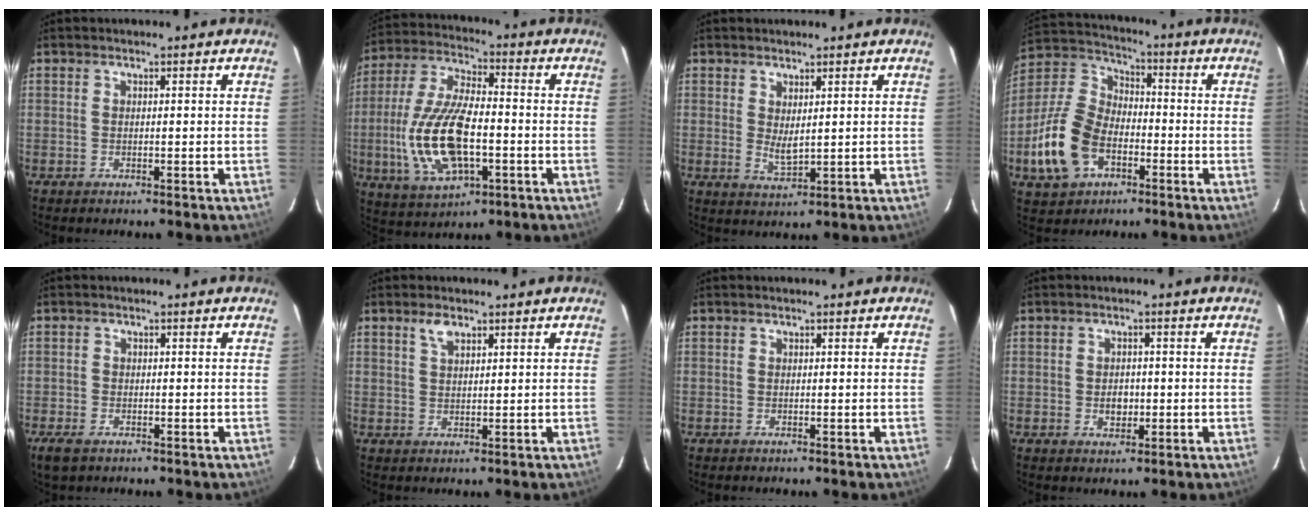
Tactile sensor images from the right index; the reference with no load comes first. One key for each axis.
{"total": 17.2, "fx": -3.8, "fy": 7.4, "fz": 15.1, "tx": -0.325, "ty": -0.006, "tz": -0.063}
{"total": 3.2, "fx": 0.9, "fy": 1.1, "fz": 2.8, "tx": -0.049, "ty": -0.010, "tz": 0.019}
{"total": 15.4, "fx": -5.8, "fy": 10.1, "fz": 10.1, "tx": -0.230, "ty": 0.017, "tz": -0.105}
{"total": 3.8, "fx": -2.5, "fy": 2.0, "fz": 2.1, "tx": -0.049, "ty": -0.011, "tz": -0.047}
{"total": 2.6, "fx": 1.7, "fy": 1.2, "fz": 1.6, "tx": -0.029, "ty": 0.006, "tz": 0.033}
{"total": 0.0}
{"total": 2.7, "fx": -0.5, "fy": 2.1, "fz": 1.6, "tx": -0.028, "ty": 0.003, "tz": -0.006}